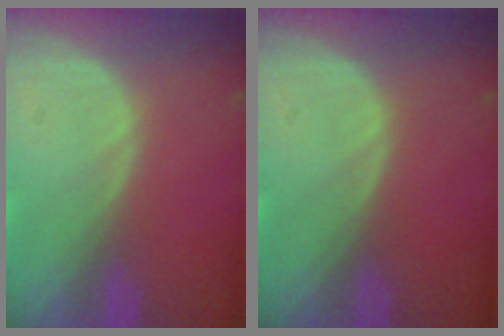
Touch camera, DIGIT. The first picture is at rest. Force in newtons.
{"total": 0.0}